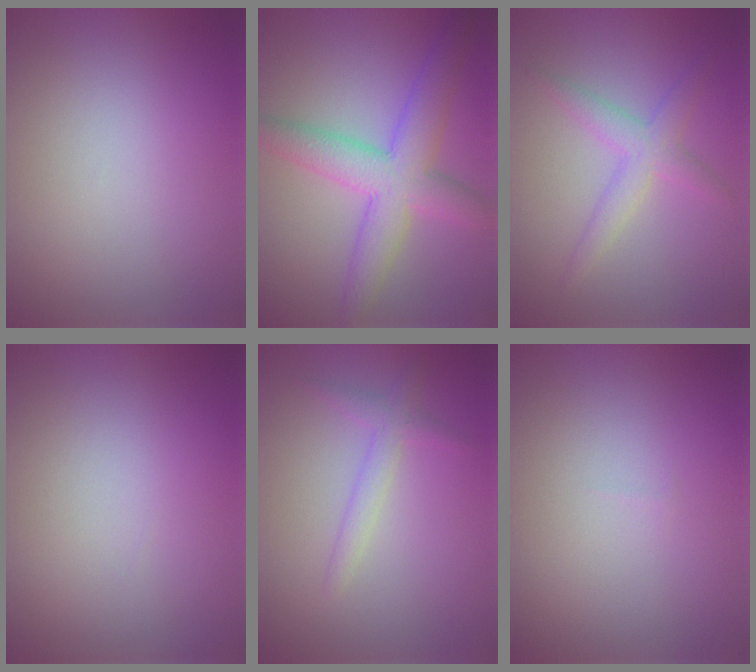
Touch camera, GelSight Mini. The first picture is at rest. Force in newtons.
{"total": 6.3, "press": 6.3, "slide": 0.0}
{"total": 2.8, "press": 2.8, "slide": 0.1}
{"total": 0.0}
{"total": 1.9, "press": 1.9, "slide": 0.1}
{"total": 0.0}